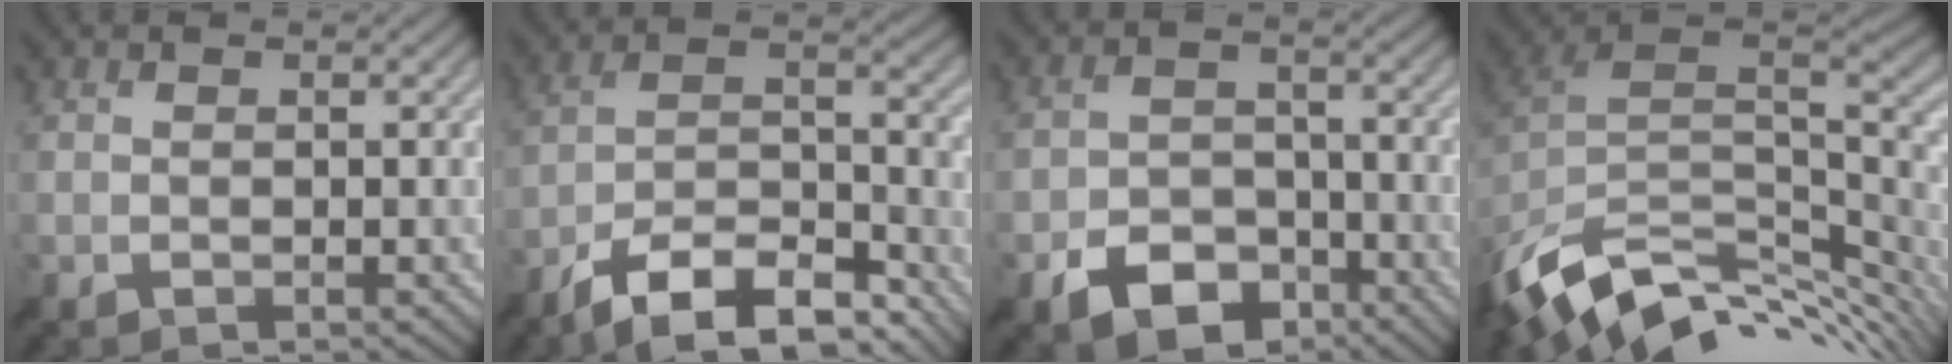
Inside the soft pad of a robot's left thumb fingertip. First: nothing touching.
{"total": 13.8, "force": [-10.7, 4.3, 7.7], "torque": [-0.152, -0.002, -0.189]}
{"total": 6.5, "force": [-4.2, 4.0, 2.9], "torque": [-0.057, -0.006, -0.079]}
{"total": 13.0, "force": [-5.1, 7.2, 9.6], "torque": [-0.215, -0.018, -0.078]}